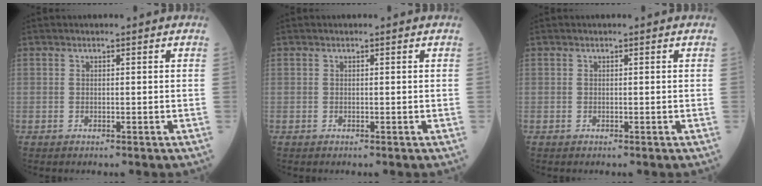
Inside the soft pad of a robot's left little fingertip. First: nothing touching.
{"total": 0.0}
{"total": 0.0}